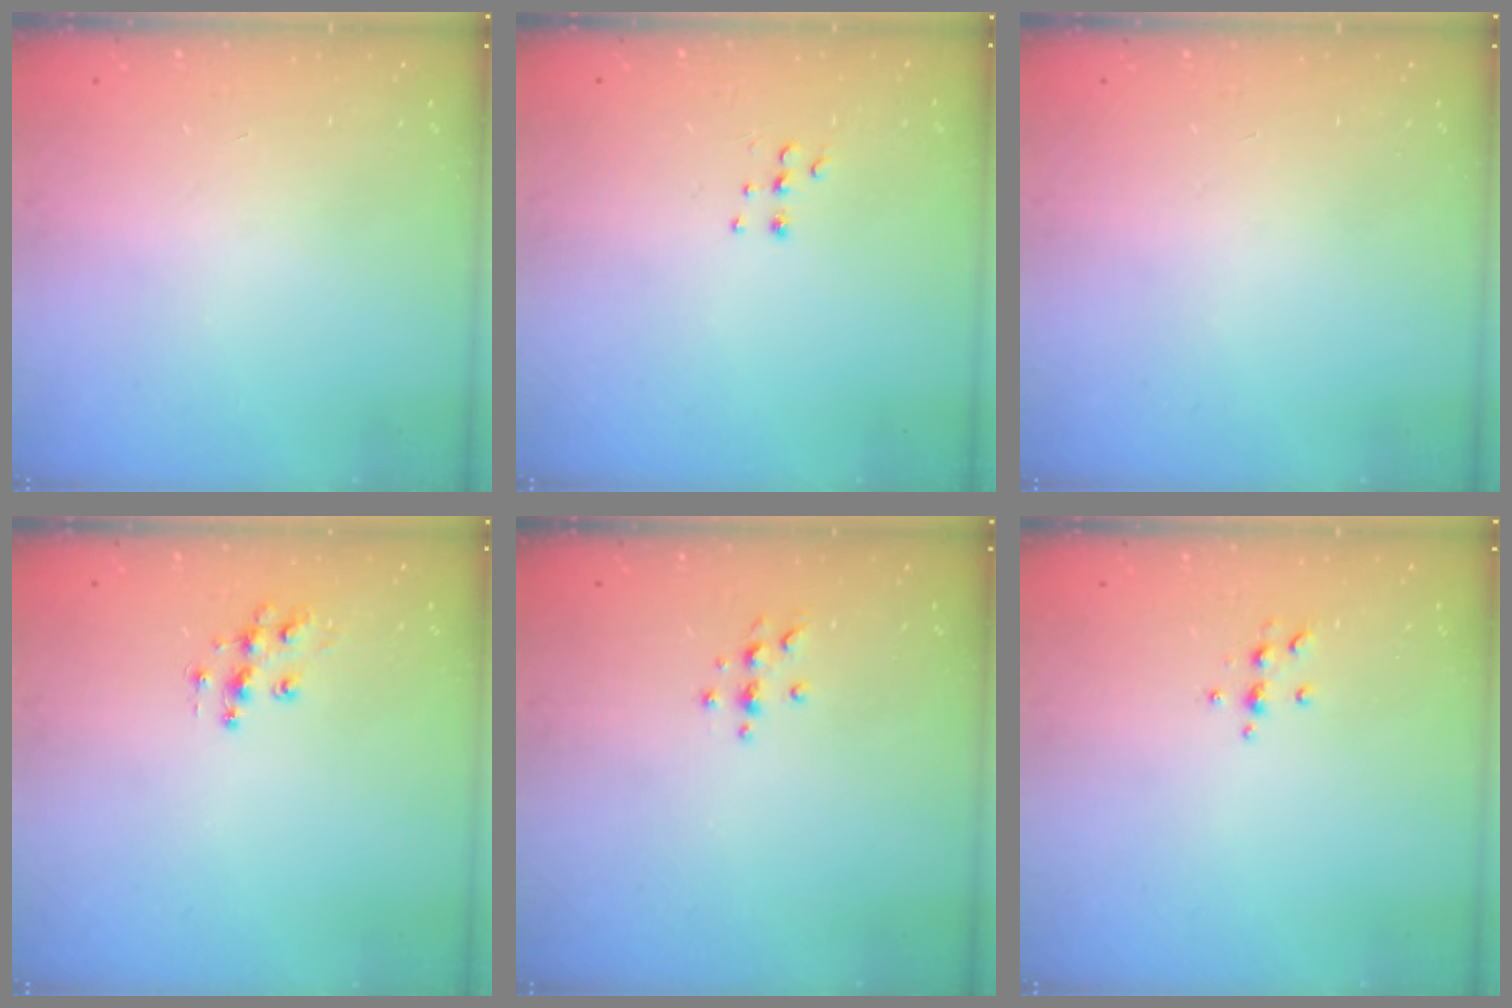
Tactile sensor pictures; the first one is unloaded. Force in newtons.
{"total": 5.3, "press": 5.2, "slide": 0.5}
{"total": 0.0}
{"total": 9.0, "press": 9.0, "slide": 0.5}
{"total": 3.3, "press": 3.3, "slide": 0.4}
{"total": 5.4, "press": 5.1, "slide": 1.7}